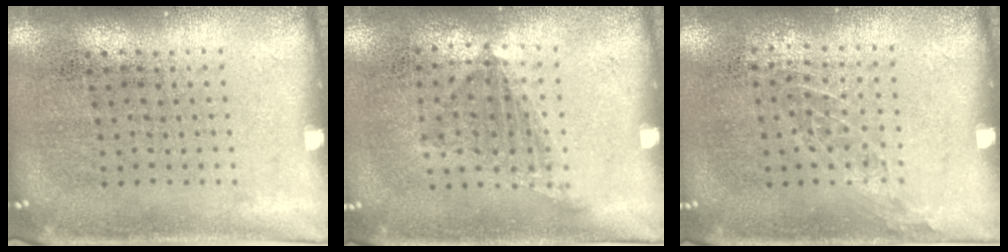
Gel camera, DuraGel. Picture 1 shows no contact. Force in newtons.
{"total": 1.1, "press": 0.8, "slide": 0.7}
{"total": 0.9, "press": 0.7, "slide": 0.6}